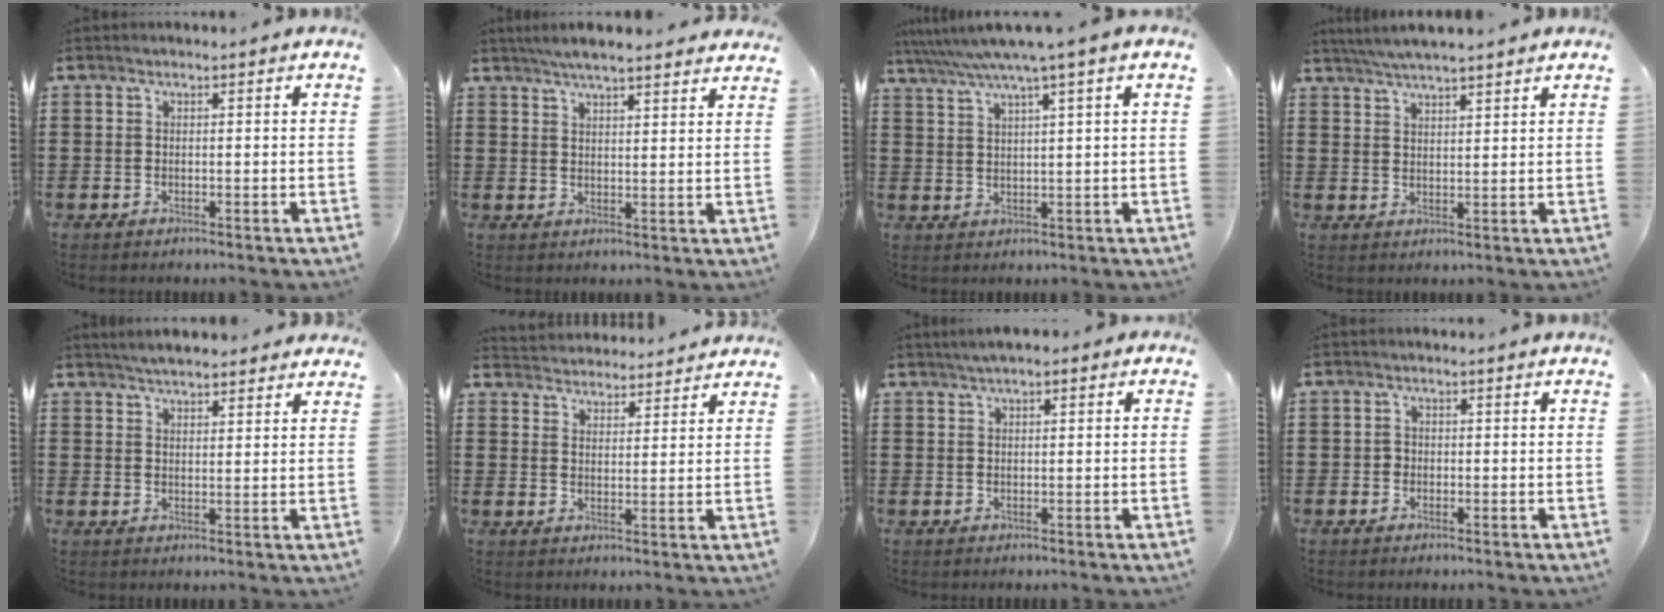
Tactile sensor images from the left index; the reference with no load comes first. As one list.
[{"total": 4.2, "force": [3.9, 0.2, 1.6], "torque": [-0.041, -0.006, 0.071]}, {"total": 4.8, "force": [3.2, -0.6, 3.6], "torque": [-0.080, -0.014, 0.051]}, {"total": 3.9, "force": [3.6, -0.2, 1.4], "torque": [-0.037, -0.006, 0.065]}, {"total": 3.5, "force": [3.3, 0.3, 0.8], "torque": [-0.024, -0.002, 0.062]}, {"total": 3.6, "force": [3.6, 0.2, -0.5], "torque": [-0.006, -0.017, 0.066]}, {"total": 1.4, "force": [0.9, 0.5, 1.0], "torque": [-0.021, 0.006, 0.015]}, {"total": 1.1, "force": [-0.3, 1.0, 0.3], "torque": [-0.010, 0.004, -0.007]}]